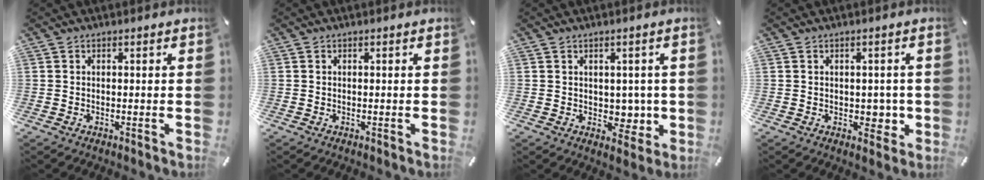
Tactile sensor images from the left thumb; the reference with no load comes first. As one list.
[{"total": 0.0}, {"total": 5.1, "force": [0.8, 4.5, 2.3], "torque": [-0.011, -0.006, 0.013]}, {"total": 3.6, "force": [-0.3, 2.8, 2.2], "torque": [-0.015, -0.004, -0.008]}]